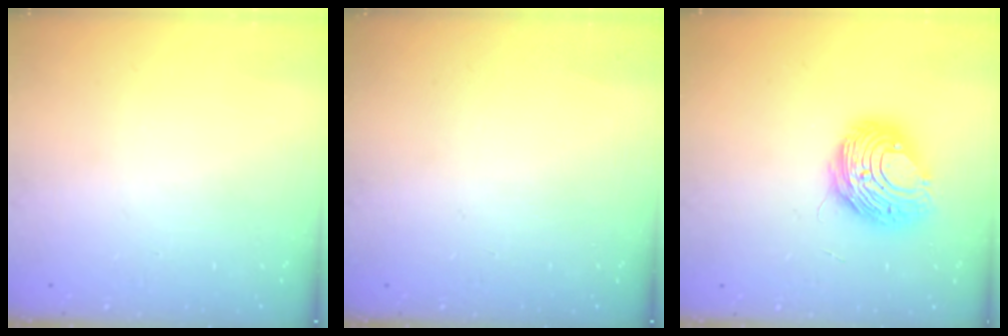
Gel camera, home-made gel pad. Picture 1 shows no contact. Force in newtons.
{"total": 0.0}
{"total": 10.5, "press": 10.5, "slide": 1.3}